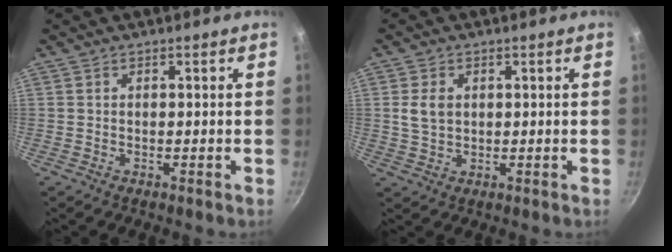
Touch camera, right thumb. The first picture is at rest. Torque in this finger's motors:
{"motor_torque": [-0.17, 0.16, 0.31, -0.29, 0.08]}